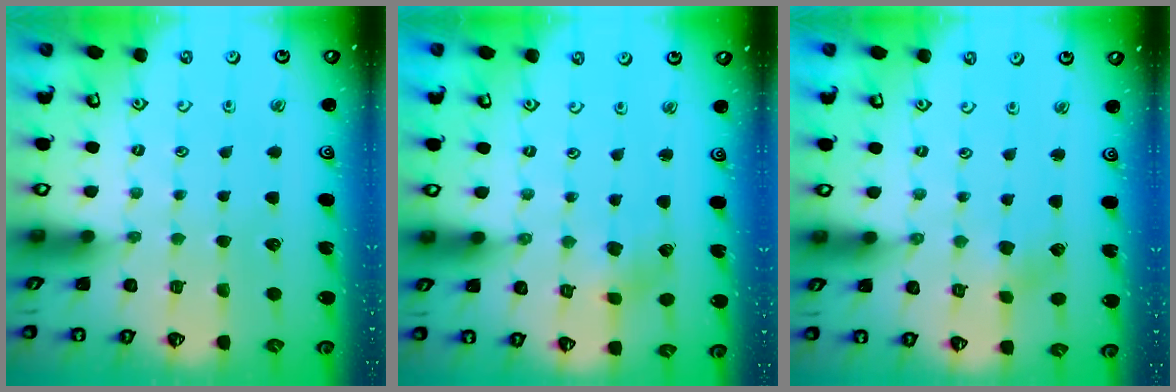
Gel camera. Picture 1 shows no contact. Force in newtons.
{"total": 2.9, "press": 2.9, "slide": 0.5}
{"total": 2.4, "press": 2.4, "slide": 0.3}